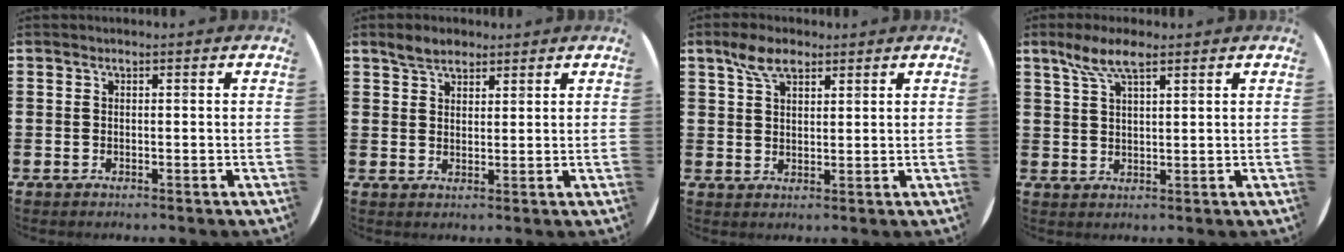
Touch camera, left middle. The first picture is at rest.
{"total": 3.1, "force": [2.6, 1.5, 0.8], "torque": [-0.012, 0.004, 0.049]}
{"total": 4.6, "force": [3.1, 2.1, 2.7], "torque": [-0.051, 0.005, 0.055]}
{"total": 5.9, "force": [3.8, 1.7, 4.1], "torque": [-0.090, 0.006, 0.068]}